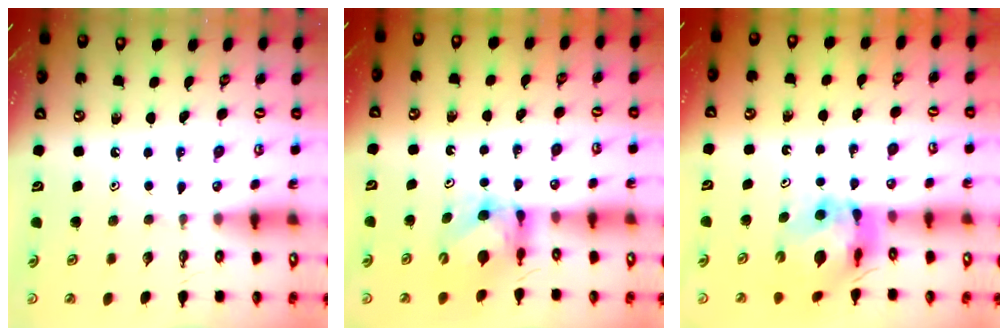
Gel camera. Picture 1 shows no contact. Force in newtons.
{"total": 6.3, "press": 6.3, "slide": 0.6}
{"total": 12.1, "press": 12.0, "slide": 1.4}